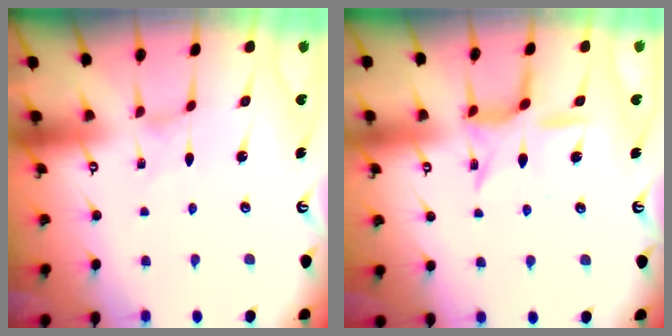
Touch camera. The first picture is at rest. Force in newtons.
{"total": 11.8, "press": 11.7, "slide": 0.8}